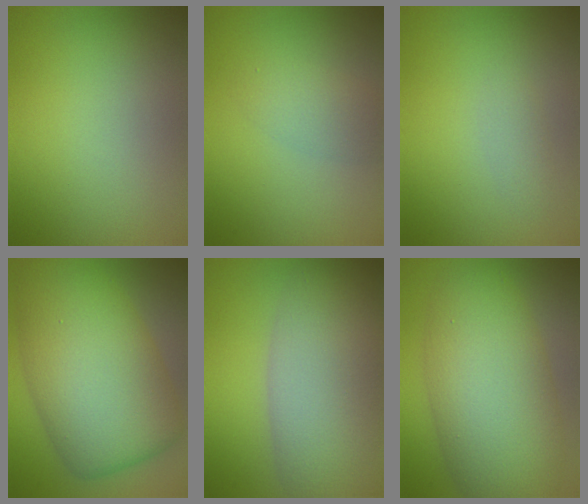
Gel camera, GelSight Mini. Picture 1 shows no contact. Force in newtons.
{"total": 2.1, "press": 2.1, "slide": 0.1}
{"total": 1.0, "press": 1.0, "slide": 0.0}
{"total": 11.7, "press": 11.7, "slide": 0.1}
{"total": 9.9, "press": 9.9, "slide": 0.9}
{"total": 9.6, "press": 9.6, "slide": 0.3}